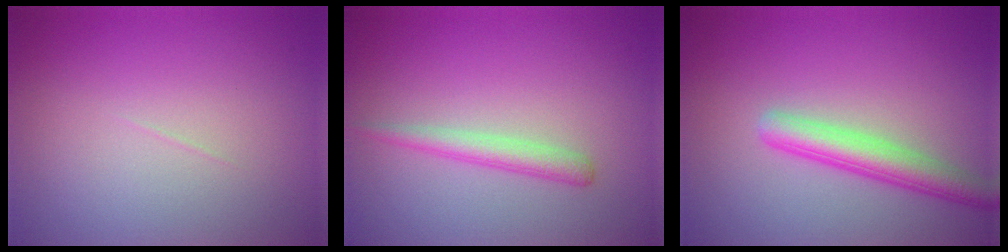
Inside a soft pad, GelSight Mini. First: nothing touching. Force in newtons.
{"total": 1.9, "press": 1.9, "slide": 0.1}
{"total": 3.6, "press": 3.6, "slide": 0.1}